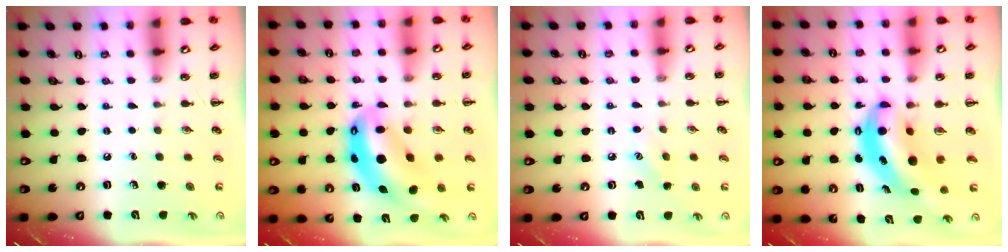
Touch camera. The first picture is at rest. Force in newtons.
{"total": 10.9, "press": 10.6, "slide": 2.6}
{"total": 5.9, "press": 5.7, "slide": 1.5}
{"total": 8.0, "press": 7.8, "slide": 1.8}